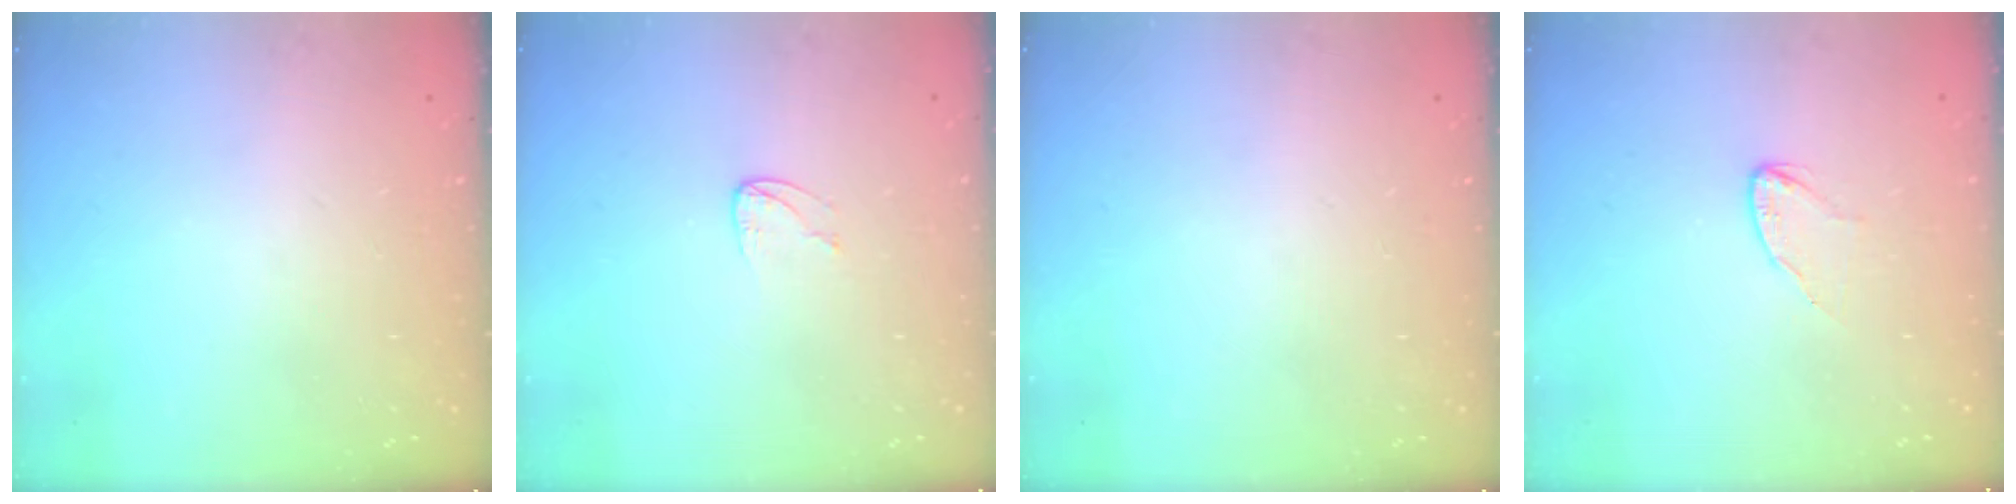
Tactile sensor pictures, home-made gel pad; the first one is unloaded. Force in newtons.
{"total": 3.1, "press": 3.1, "slide": 0.3}
{"total": 0.0}
{"total": 3.7, "press": 3.7, "slide": 0.3}